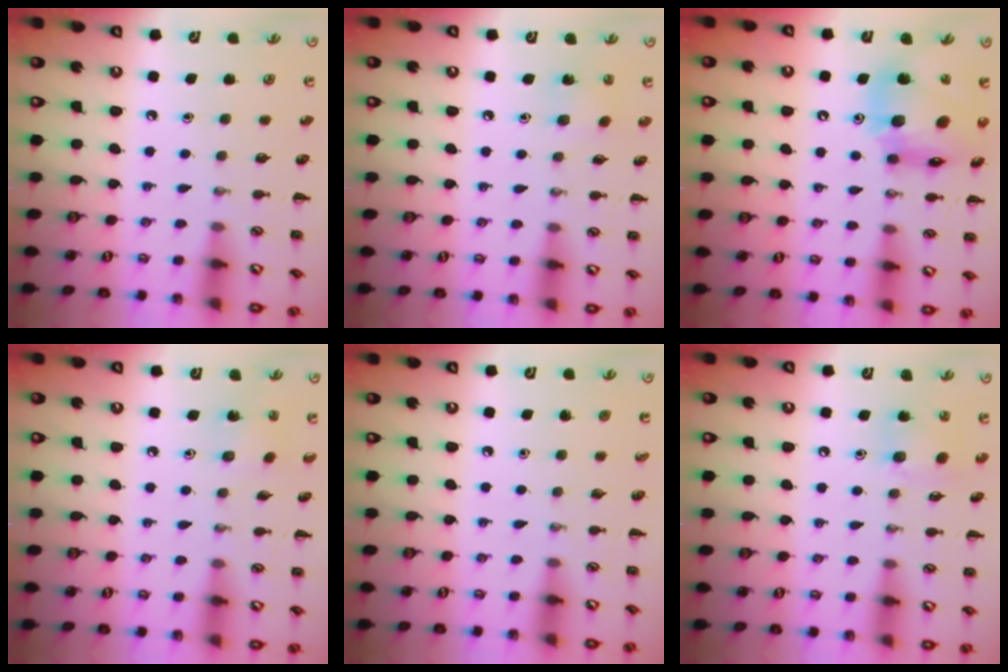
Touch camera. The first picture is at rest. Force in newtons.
{"total": 4.9, "press": 4.7, "slide": 1.5}
{"total": 14.8, "press": 14.2, "slide": 4.1}
{"total": 1.4, "press": 1.2, "slide": 0.6}
{"total": 0.0}
{"total": 8.2, "press": 8.2, "slide": 0.9}